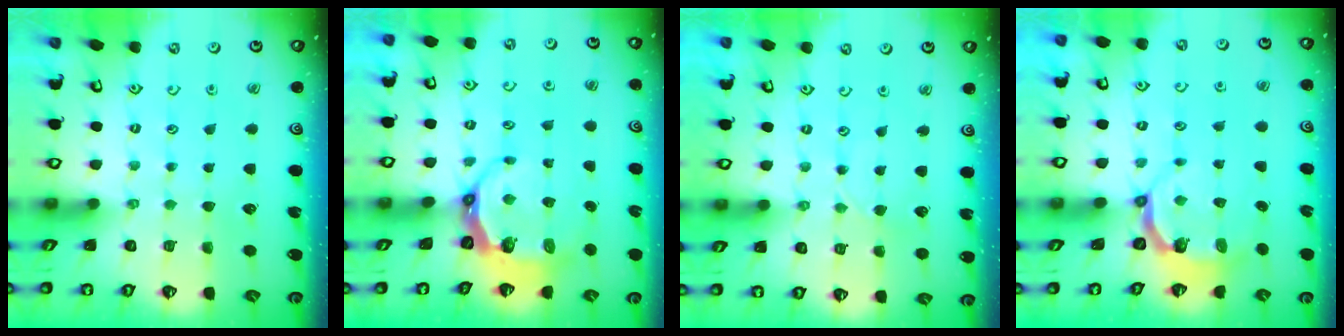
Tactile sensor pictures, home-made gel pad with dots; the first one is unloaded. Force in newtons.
{"total": 7.5, "press": 6.5, "slide": 3.8}
{"total": 2.0, "press": 2.0, "slide": 0.2}
{"total": 4.6, "press": 3.5, "slide": 3.0}